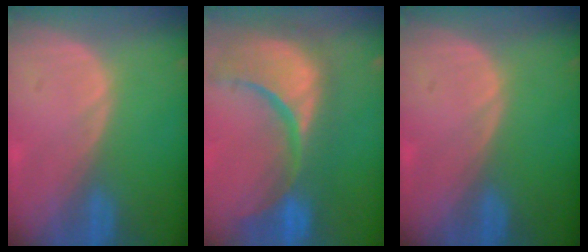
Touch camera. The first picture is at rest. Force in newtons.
{"total": 15.3, "press": 12.1, "slide": 9.5}
{"total": 0.0}